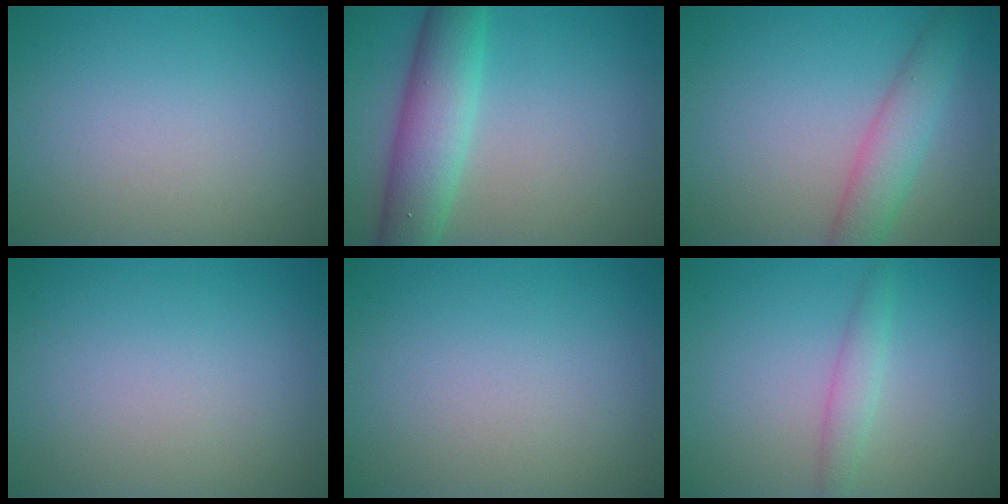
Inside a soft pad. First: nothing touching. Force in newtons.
{"total": 6.6, "press": 6.5, "slide": 0.2}
{"total": 3.9, "press": 3.9, "slide": 0.3}
{"total": 0.0}
{"total": 0.0}
{"total": 1.9, "press": 1.9, "slide": 0.1}